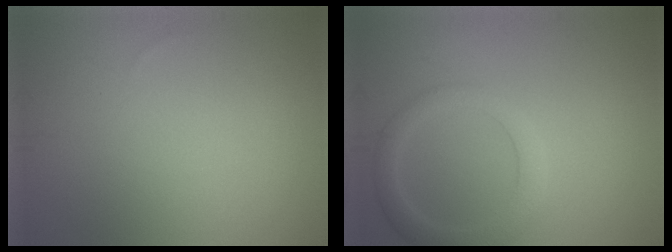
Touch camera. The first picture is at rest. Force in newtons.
{"total": 3.0, "press": 2.9, "slide": 0.3}